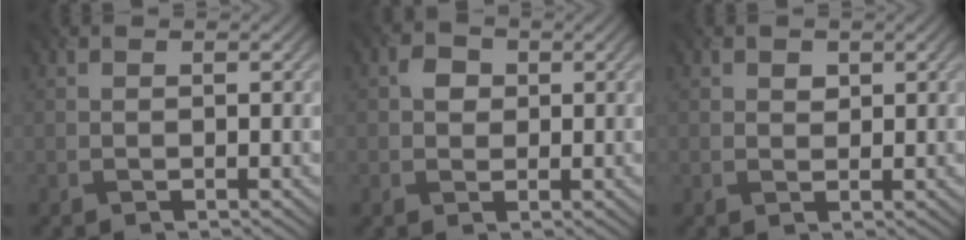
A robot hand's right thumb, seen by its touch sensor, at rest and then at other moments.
{"total": 2.4, "force": [0.4, 2.1, 1.0], "torque": [-0.017, 0.002, 0.001]}
{"total": 1.2, "force": [0.7, 0.9, 0.5], "torque": [-0.009, -0.004, 0.011]}